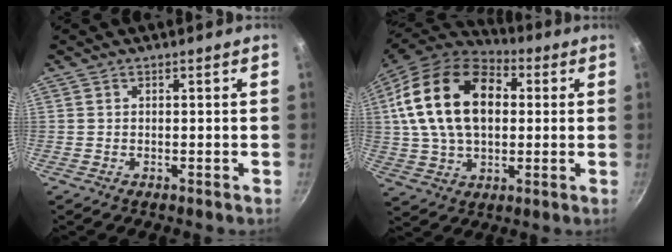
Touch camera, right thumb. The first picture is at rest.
{"total": 21.8, "force": [4.0, 14.2, 16.0], "torque": [-0.270, 0.018, 0.063]}